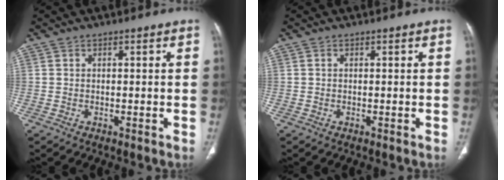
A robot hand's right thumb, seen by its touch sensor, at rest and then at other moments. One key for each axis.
{"total": 0.0}